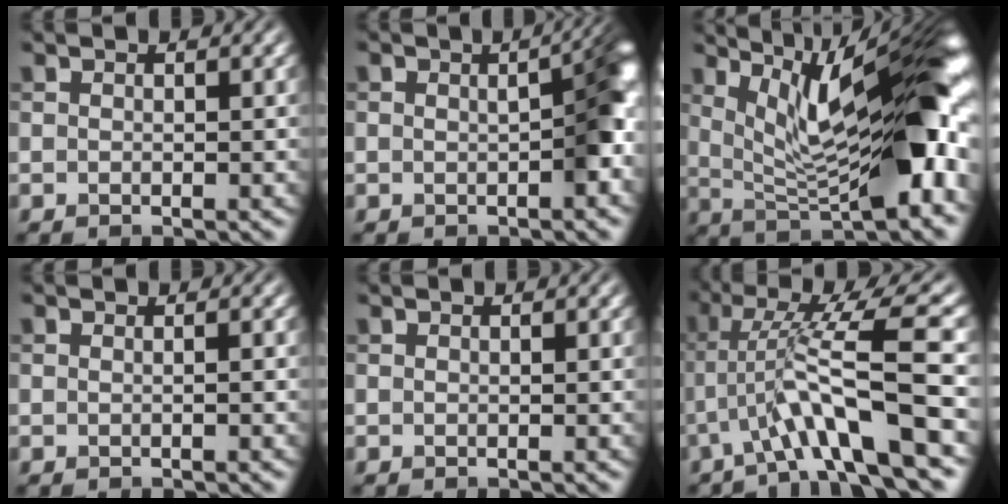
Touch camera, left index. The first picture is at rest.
{"total": 4.0, "force": [-0.1, 1.1, 3.8], "torque": [-0.051, 0.008, -0.001]}
{"total": 12.5, "force": [3.2, 3.4, 11.6], "torque": [-0.169, 0.008, 0.056]}
{"total": 0.0}
{"total": 0.0}
{"total": 8.1, "force": [-2.8, 0.8, 7.6], "torque": [-0.128, 0.019, -0.050]}